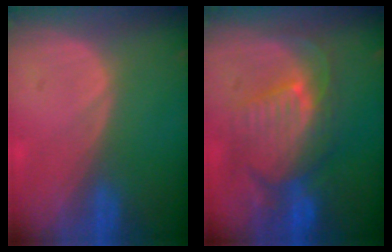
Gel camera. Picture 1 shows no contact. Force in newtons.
{"total": 9.8, "press": 9.0, "slide": 3.9}